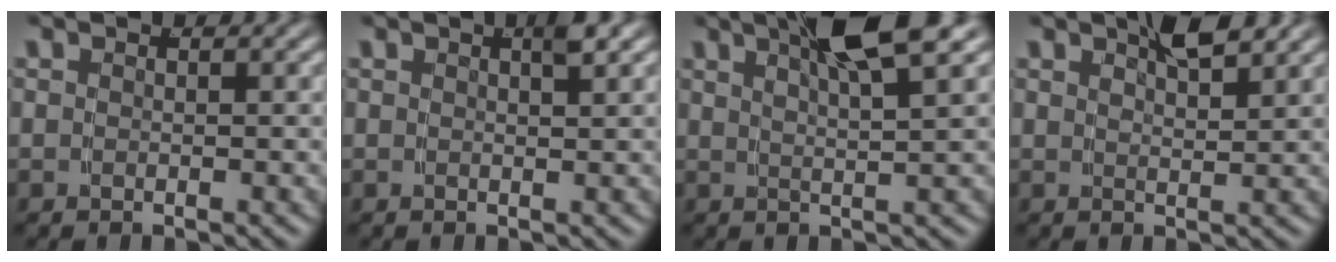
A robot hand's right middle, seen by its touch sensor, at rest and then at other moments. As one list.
[{"total": 1.4, "force": [0.8, 0.2, 1.1], "torque": [-0.017, 0.011, 0.009]}, {"total": 6.3, "force": [3.9, 0.6, 4.9], "torque": [-0.073, 0.020, 0.061]}, {"total": 2.9, "force": [2.4, 0.0, 1.7], "torque": [-0.017, 0.011, 0.039]}]